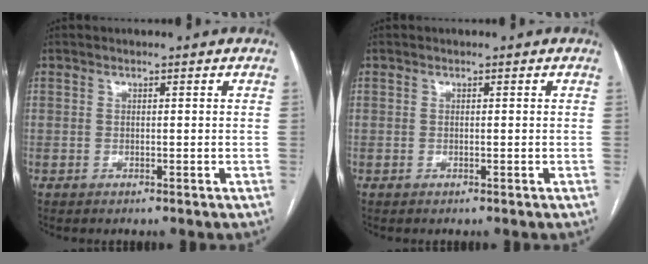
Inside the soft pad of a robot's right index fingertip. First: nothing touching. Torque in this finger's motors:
{"motor_torque": [0.00, 0.00, 0.02, 0.01]}